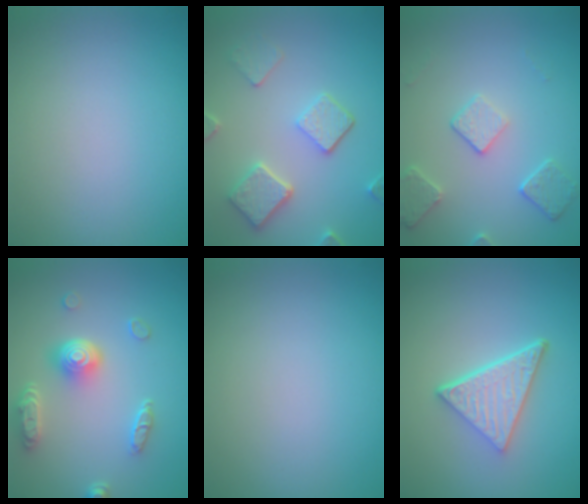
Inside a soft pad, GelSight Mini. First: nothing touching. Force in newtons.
{"total": 5.0, "press": 3.9, "slide": 3.2}
{"total": 2.9, "press": 2.8, "slide": 0.9}
{"total": 4.7, "press": 3.7, "slide": 2.9}
{"total": 0.0}
{"total": 5.2, "press": 3.7, "slide": 3.7}